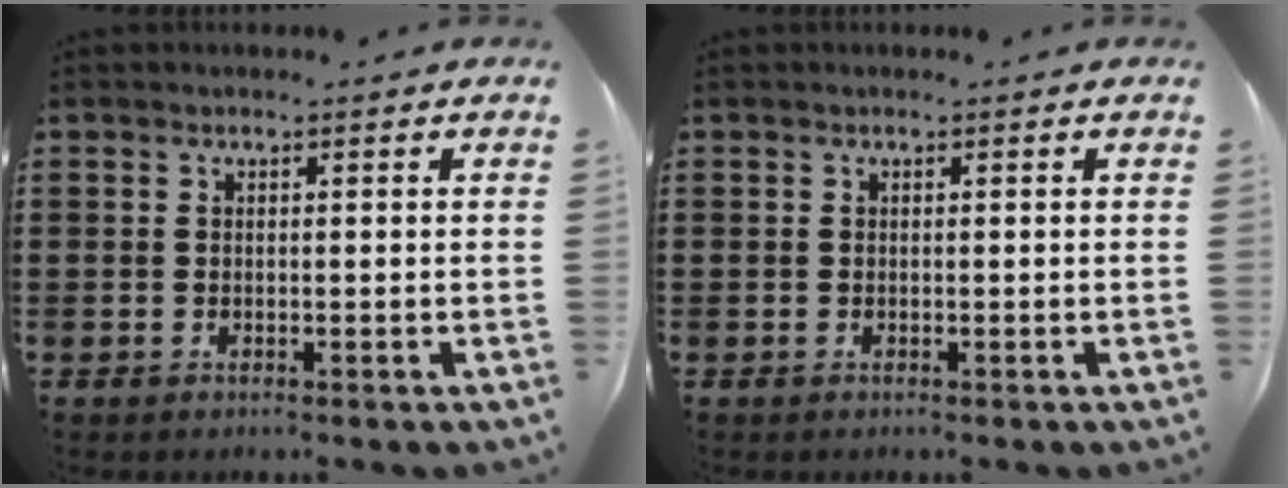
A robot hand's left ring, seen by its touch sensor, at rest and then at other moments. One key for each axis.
{"total": 0.0}